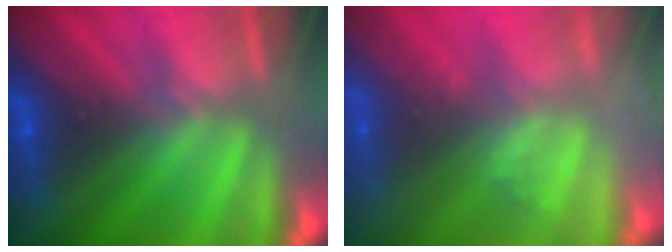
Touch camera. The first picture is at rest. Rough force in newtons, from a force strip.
{"total": 2.1}